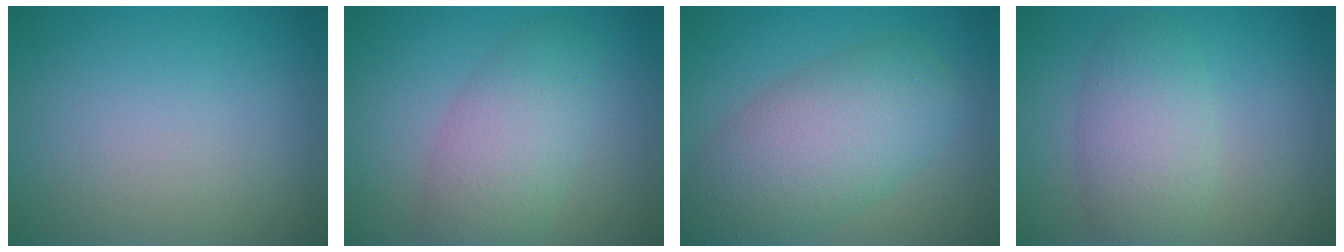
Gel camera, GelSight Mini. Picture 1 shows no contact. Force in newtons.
{"total": 4.8, "press": 4.7, "slide": 0.2}
{"total": 7.9, "press": 7.9, "slide": 0.2}
{"total": 4.4, "press": 4.4, "slide": 0.1}